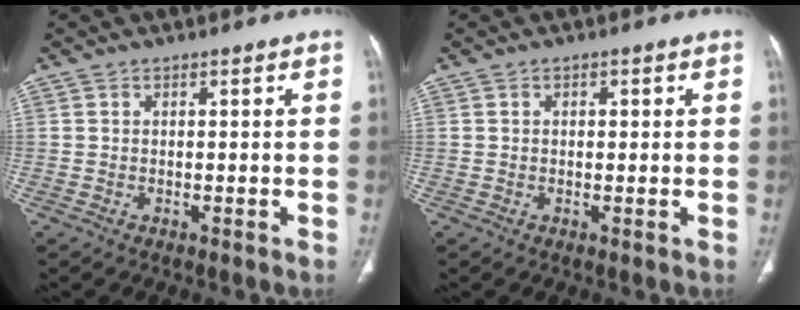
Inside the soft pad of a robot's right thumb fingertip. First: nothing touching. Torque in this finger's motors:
{"motor_torque": [-0.08, -0.17, -0.32, 0.20, 0.08]}